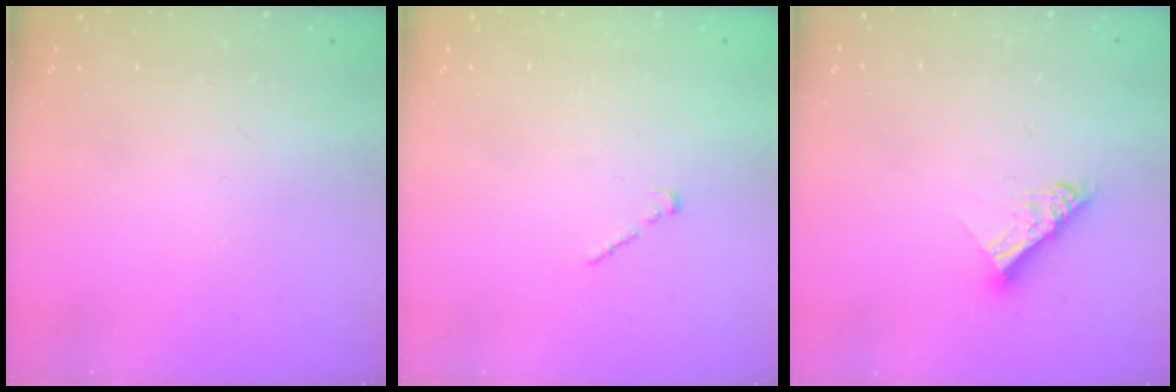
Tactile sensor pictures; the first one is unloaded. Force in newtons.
{"total": 1.0, "press": 0.8, "slide": 0.5}
{"total": 8.9, "press": 8.9, "slide": 0.7}